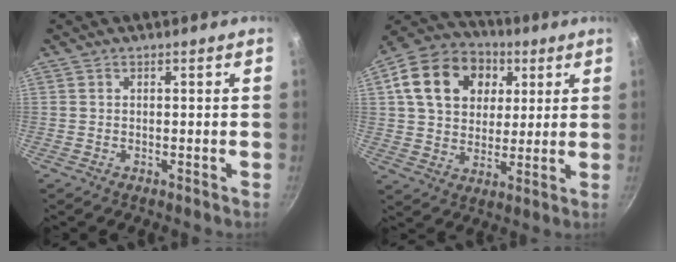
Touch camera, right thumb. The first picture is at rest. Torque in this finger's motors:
{"motor_torque": [-0.50, 1.15, 0.14, 0.23, 0.12]}